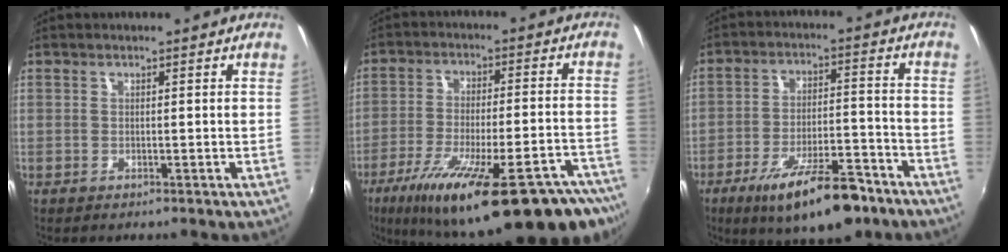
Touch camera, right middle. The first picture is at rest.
{"total": 28.8, "force": [-20.0, 6.4, 19.6], "torque": [-0.310, -0.059, -0.280]}
{"total": 15.2, "force": [-10.2, 4.2, 10.5], "torque": [-0.184, -0.015, -0.154]}